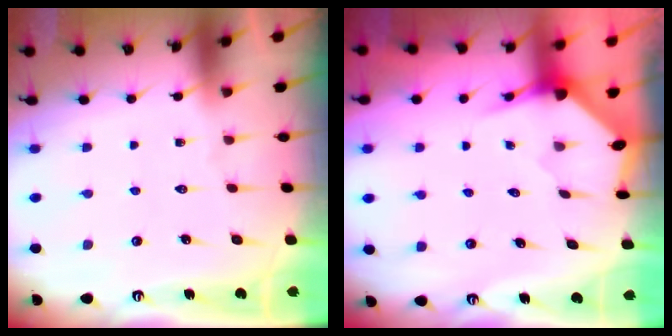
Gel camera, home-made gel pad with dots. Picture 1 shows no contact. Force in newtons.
{"total": 3.5, "press": 3.4, "slide": 0.3}